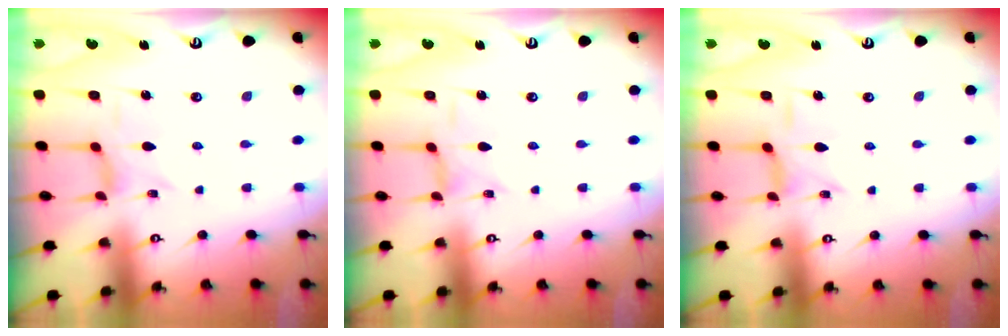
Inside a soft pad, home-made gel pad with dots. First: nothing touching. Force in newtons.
{"total": 0.6, "press": 0.5, "slide": 0.2}
{"total": 3.8, "press": 3.8, "slide": 0.2}